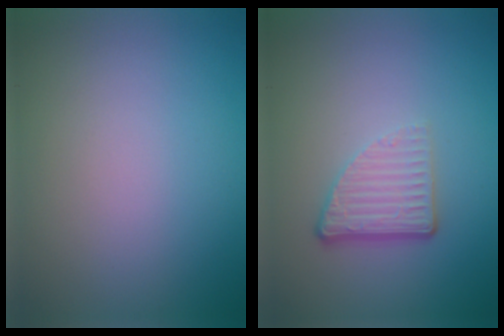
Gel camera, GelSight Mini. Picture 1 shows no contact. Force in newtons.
{"total": 3.8, "press": 2.5, "slide": 2.8}